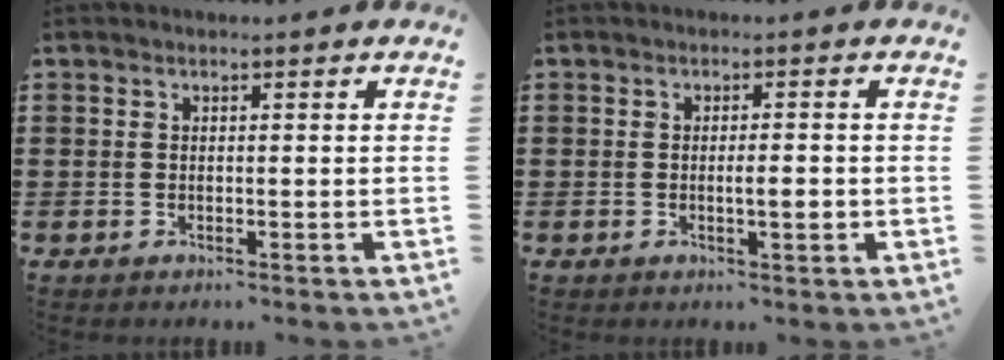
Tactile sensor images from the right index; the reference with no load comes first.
{"total": 2.6, "force": [-0.4, 0.6, 2.5], "torque": [-0.043, -0.002, -0.006]}